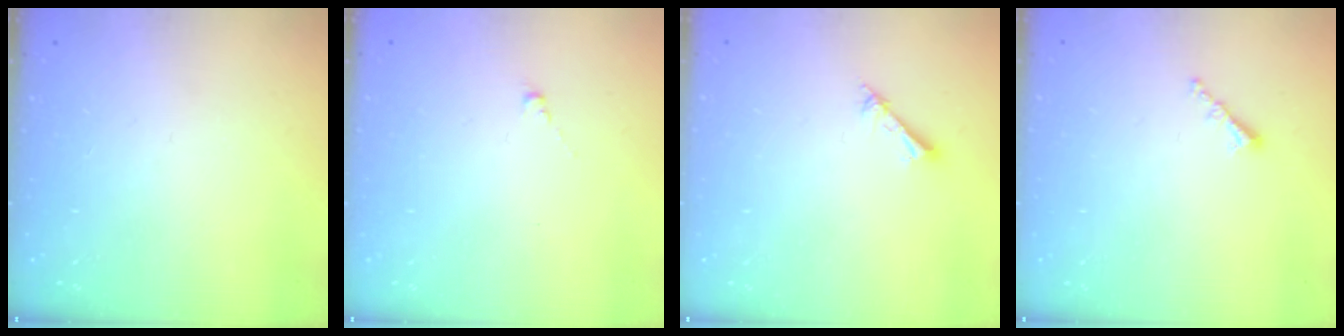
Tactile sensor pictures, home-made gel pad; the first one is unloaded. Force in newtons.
{"total": 0.0}
{"total": 1.5, "press": 1.5, "slide": 0.2}
{"total": 1.0, "press": 0.9, "slide": 0.4}